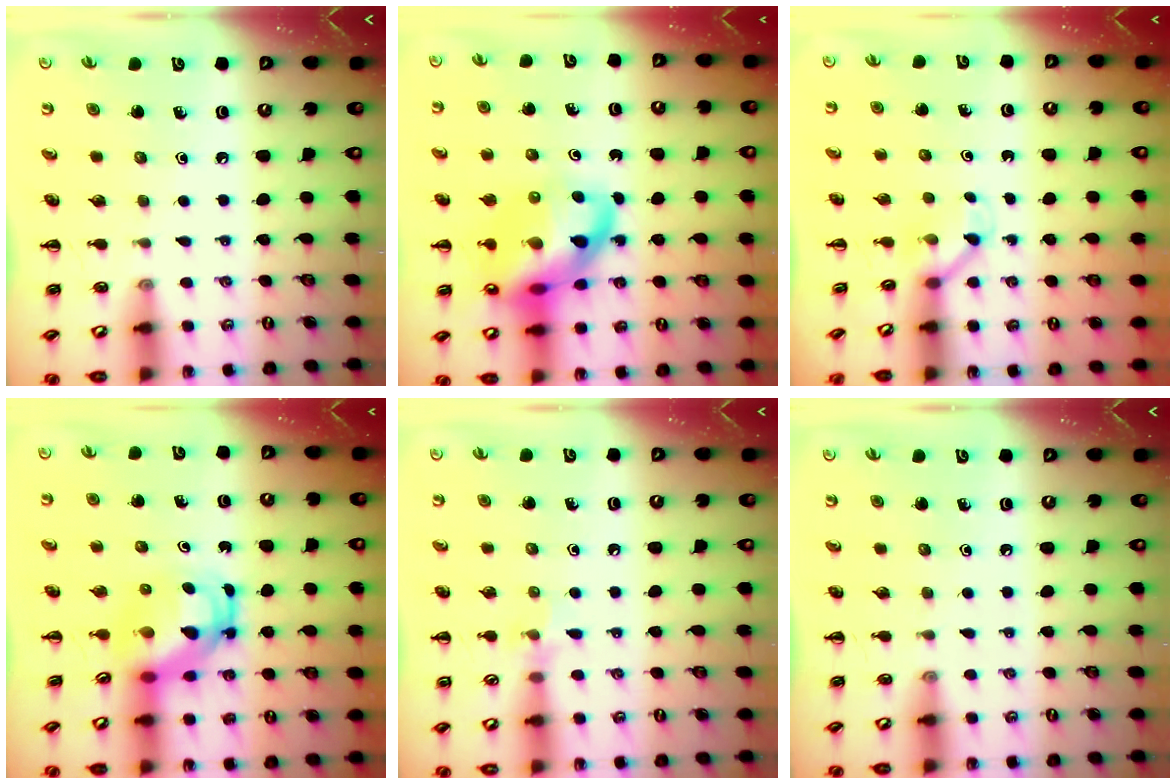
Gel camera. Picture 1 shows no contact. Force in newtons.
{"total": 18.6, "press": 18.4, "slide": 2.8}
{"total": 2.8, "press": 2.7, "slide": 0.9}
{"total": 4.9, "press": 4.8, "slide": 0.7}
{"total": 6.2, "press": 5.9, "slide": 1.9}
{"total": 0.0}